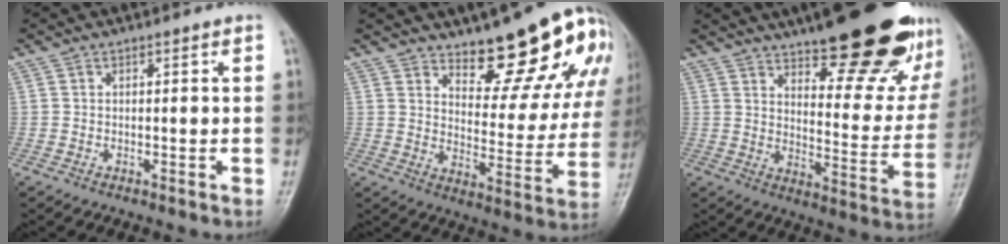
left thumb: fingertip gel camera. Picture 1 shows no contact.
{"total": 16.5, "force": [12.3, 5.2, 9.7], "torque": [-0.083, -0.105, 0.170]}
{"total": 28.7, "force": [19.3, 9.0, 19.3], "torque": [-0.239, -0.080, 0.261]}